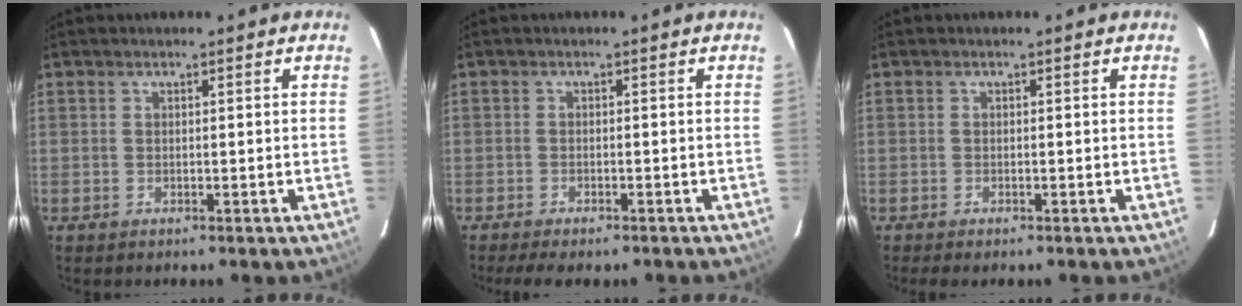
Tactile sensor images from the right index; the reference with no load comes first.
{"total": 5.9, "force": [-4.8, 1.4, 3.0], "torque": [-0.071, -0.020, -0.073]}
{"total": 1.4, "force": [-1.2, 0.2, 0.7], "torque": [-0.015, -0.007, -0.019]}